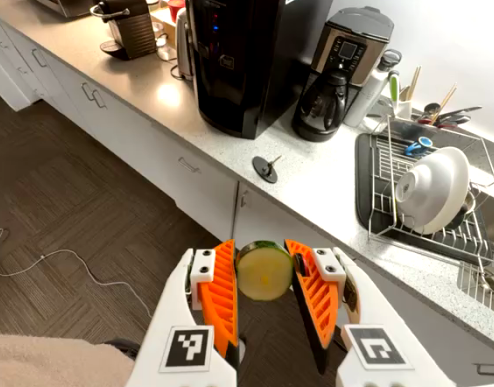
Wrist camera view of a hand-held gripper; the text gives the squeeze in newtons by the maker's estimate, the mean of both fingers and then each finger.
{"total": 11.3, "left": 11.6, "right": 11.0}